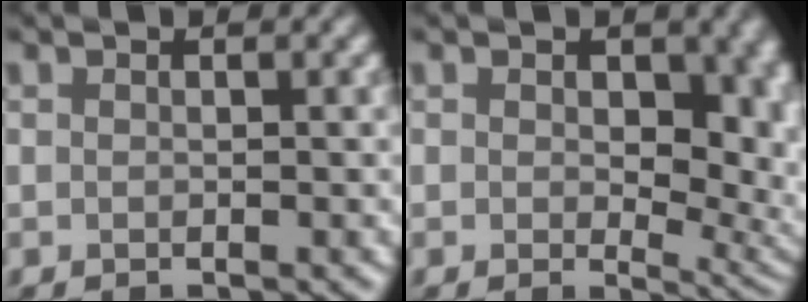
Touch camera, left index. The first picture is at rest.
{"total": 8.8, "force": [0.9, 5.5, 6.8], "torque": [-0.073, -0.015, 0.023]}